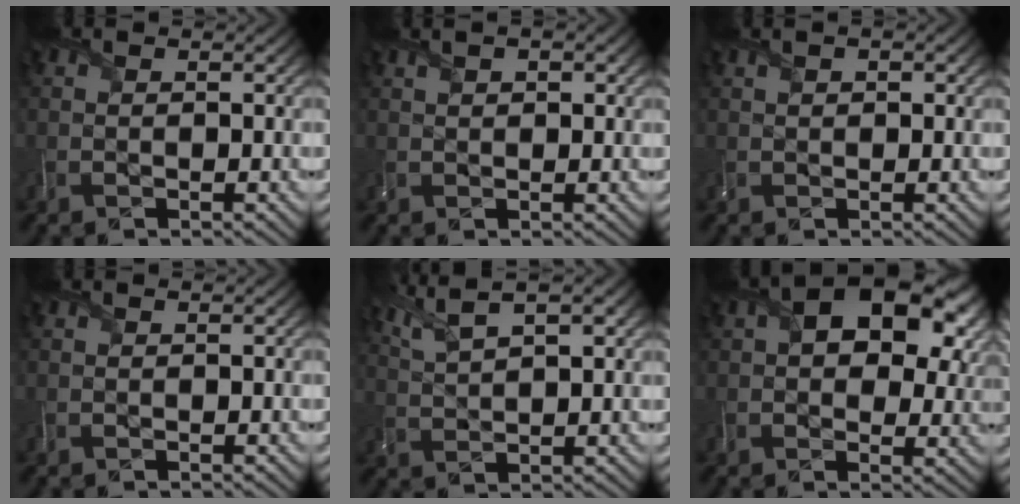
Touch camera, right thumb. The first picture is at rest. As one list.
[{"total": 2.9, "force": [1.6, 1.4, 1.9], "torque": [-0.033, 0.000, 0.021]}, {"total": 1.9, "force": [1.0, 1.0, 1.2], "torque": [-0.019, -0.005, 0.015]}, {"total": 0.0}, {"total": 7.2, "force": [4.6, 1.9, 5.1], "torque": [-0.119, 0.015, 0.089]}, {"total": 12.6, "force": [4.2, 7.5, 9.1], "torque": [-0.150, 0.006, 0.071]}]